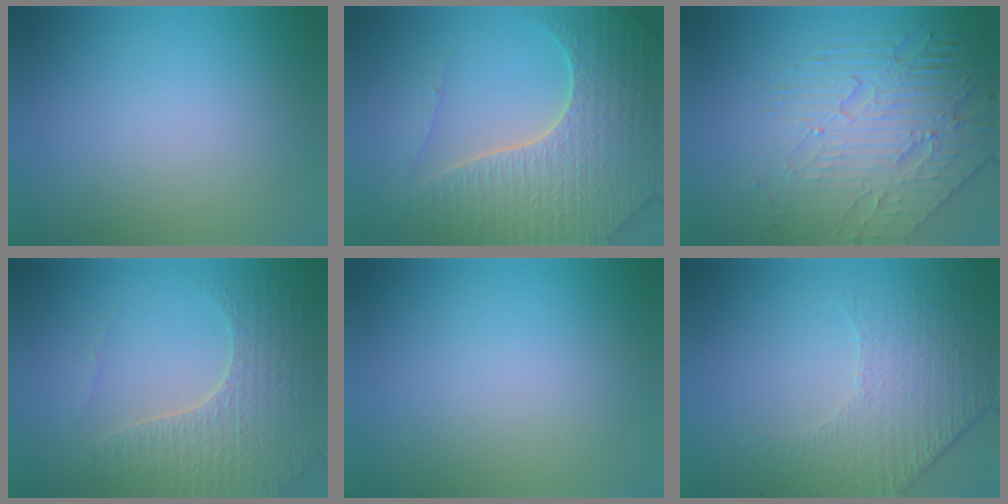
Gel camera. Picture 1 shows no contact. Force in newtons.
{"total": 7.0, "press": 6.8, "slide": 1.9}
{"total": 7.0, "press": 5.4, "slide": 4.5}
{"total": 4.3, "press": 4.0, "slide": 1.5}
{"total": 0.0}
{"total": 4.7, "press": 3.4, "slide": 3.2}